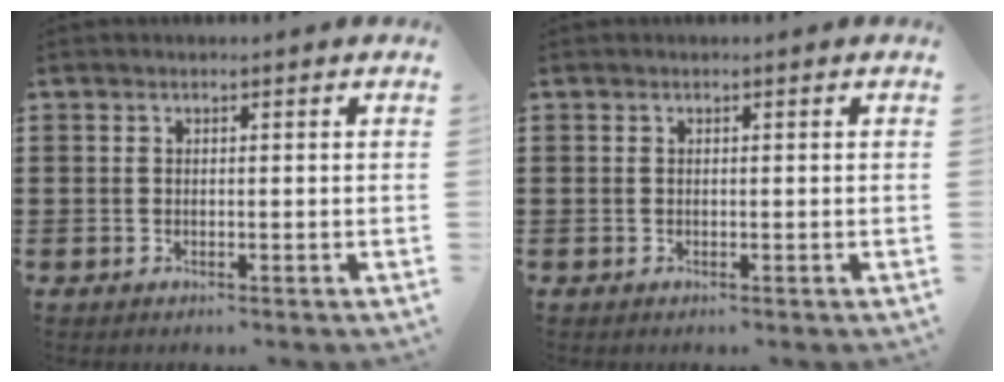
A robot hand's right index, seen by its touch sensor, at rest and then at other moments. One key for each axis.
{"total": 0.0}